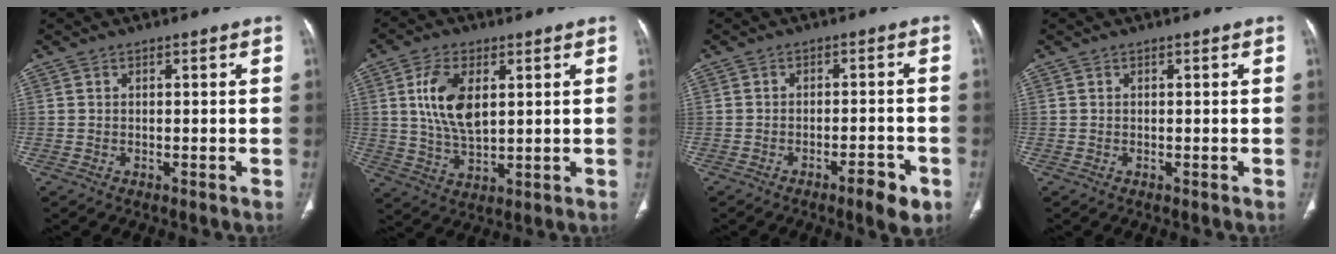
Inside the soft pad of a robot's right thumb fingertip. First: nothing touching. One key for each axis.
{"total": 10.2, "fx": 2.6, "fy": 5.4, "fz": 8.2, "tx": -0.154, "ty": -0.011, "tz": 0.053}
{"total": 5.7, "fx": -3.3, "fy": 1.5, "fz": 4.4, "tx": -0.055, "ty": 0.014, "tz": -0.044}
{"total": 0.0}